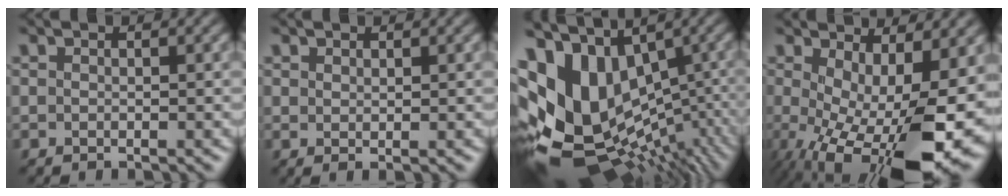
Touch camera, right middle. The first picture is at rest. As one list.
[{"total": 0.5, "force": [0.5, -0.1, 0.1], "torque": [-0.004, 0.009, 0.017]}, {"total": 14.0, "force": [0.1, 9.8, 10.0], "torque": [-0.186, -0.001, 0.059]}, {"total": 14.7, "force": [-2.7, 6.3, 13.0], "torque": [-0.204, -0.024, -0.017]}]